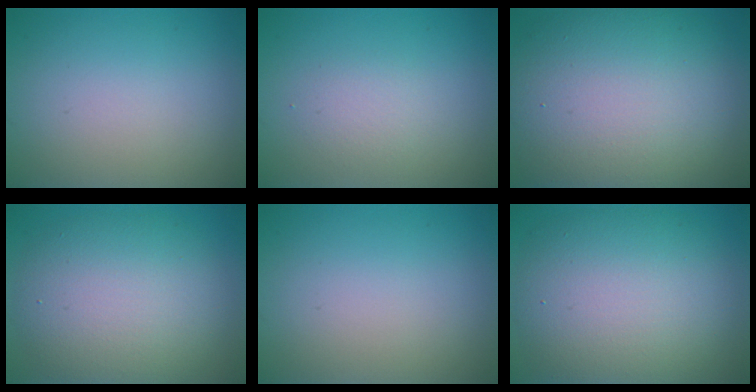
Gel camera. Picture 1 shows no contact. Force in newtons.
{"total": 1.6, "press": 1.6, "slide": 0.2}
{"total": 14.5, "press": 14.5, "slide": 1.0}
{"total": 8.1, "press": 8.1, "slide": 0.5}
{"total": 0.0}
{"total": 10.5, "press": 10.5, "slide": 0.2}